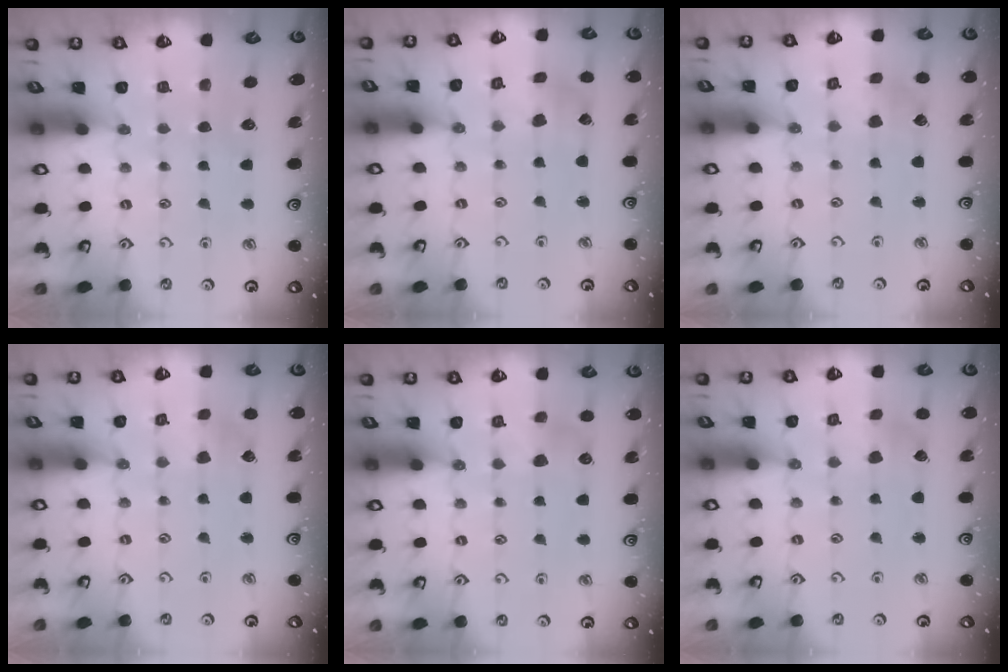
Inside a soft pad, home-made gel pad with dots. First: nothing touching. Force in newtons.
{"total": 2.7, "press": 2.6, "slide": 0.3}
{"total": 2.4, "press": 2.4, "slide": 0.2}
{"total": 1.7, "press": 1.6, "slide": 0.2}
{"total": 5.1, "press": 5.1, "slide": 0.5}
{"total": 2.6, "press": 2.6, "slide": 0.4}